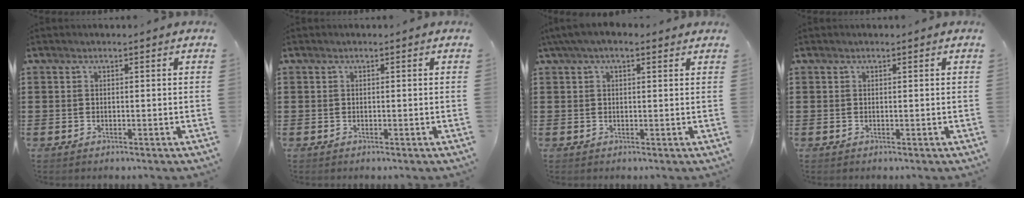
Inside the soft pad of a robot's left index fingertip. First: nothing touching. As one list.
[{"total": 0.0}, {"total": 2.8, "force": [1.5, 1.5, 1.8], "torque": [-0.041, 0.009, 0.026]}, {"total": 0.0}]